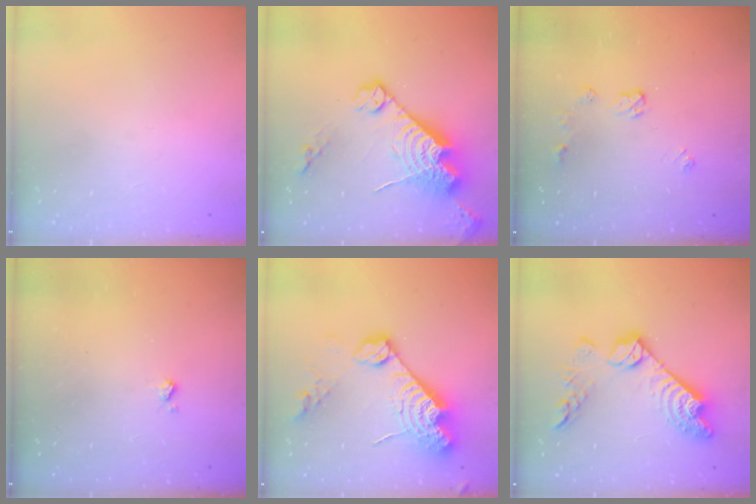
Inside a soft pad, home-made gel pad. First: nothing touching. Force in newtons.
{"total": 16.4, "press": 16.3, "slide": 1.4}
{"total": 5.7, "press": 5.7, "slide": 0.4}
{"total": 3.5, "press": 3.5, "slide": 0.5}
{"total": 17.0, "press": 16.9, "slide": 2.0}
{"total": 16.5, "press": 16.5, "slide": 1.1}